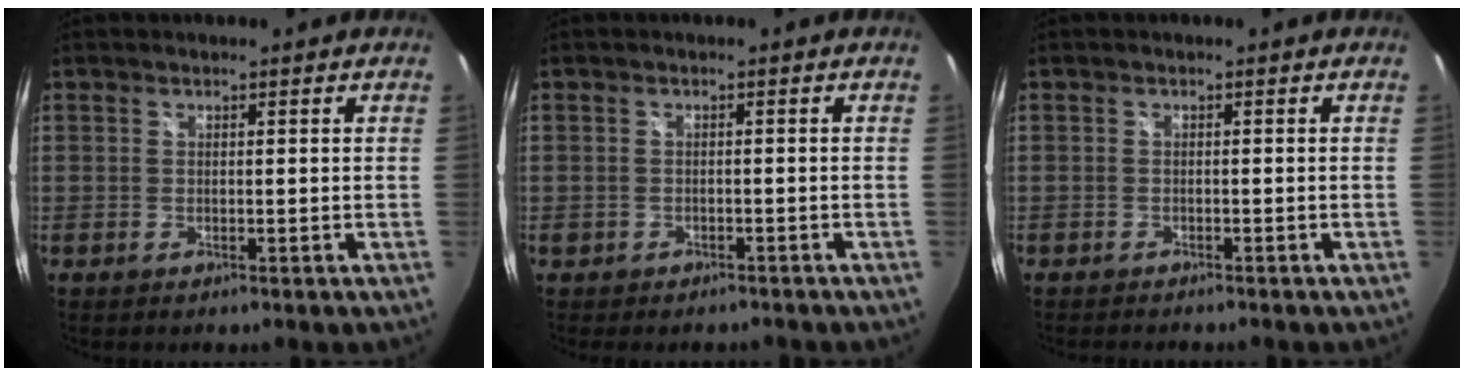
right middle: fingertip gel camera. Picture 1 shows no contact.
{"total": 3.5, "force": [-2.8, 1.8, 1.2], "torque": [-0.027, -0.012, -0.034]}
{"total": 2.9, "force": [-2.6, 0.6, 1.0], "torque": [-0.025, -0.014, -0.043]}